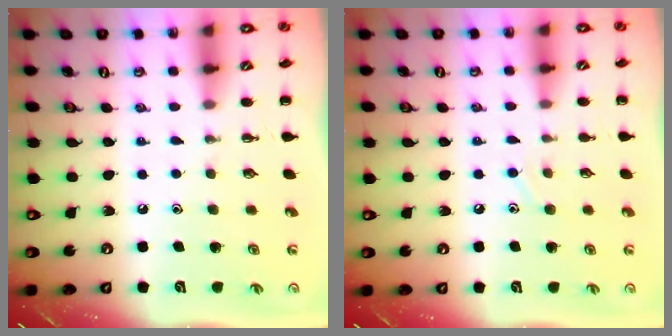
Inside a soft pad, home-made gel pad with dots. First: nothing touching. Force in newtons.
{"total": 6.3, "press": 6.1, "slide": 1.4}